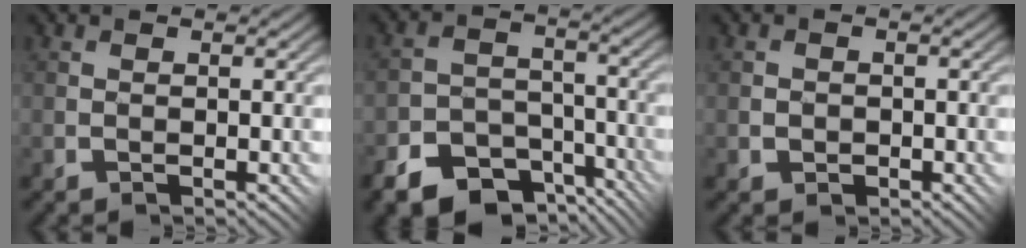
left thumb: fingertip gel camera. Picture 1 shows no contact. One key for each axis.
{"total": 12.4, "fx": -8.7, "fy": 7.6, "fz": 4.6, "tx": -0.106, "ty": -0.020, "tz": -0.126}
{"total": 1.3, "fx": -0.5, "fy": 1.2, "fz": 0.4, "tx": 0.003, "ty": 0.004, "tz": -0.011}